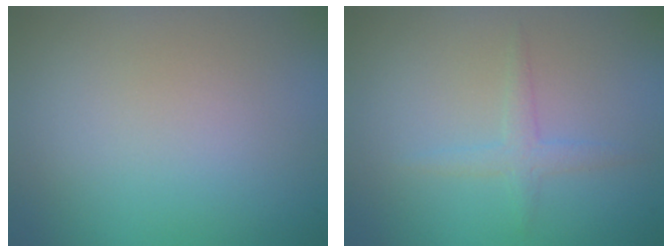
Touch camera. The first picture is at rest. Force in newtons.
{"total": 1.5, "press": 1.5, "slide": 0.0}